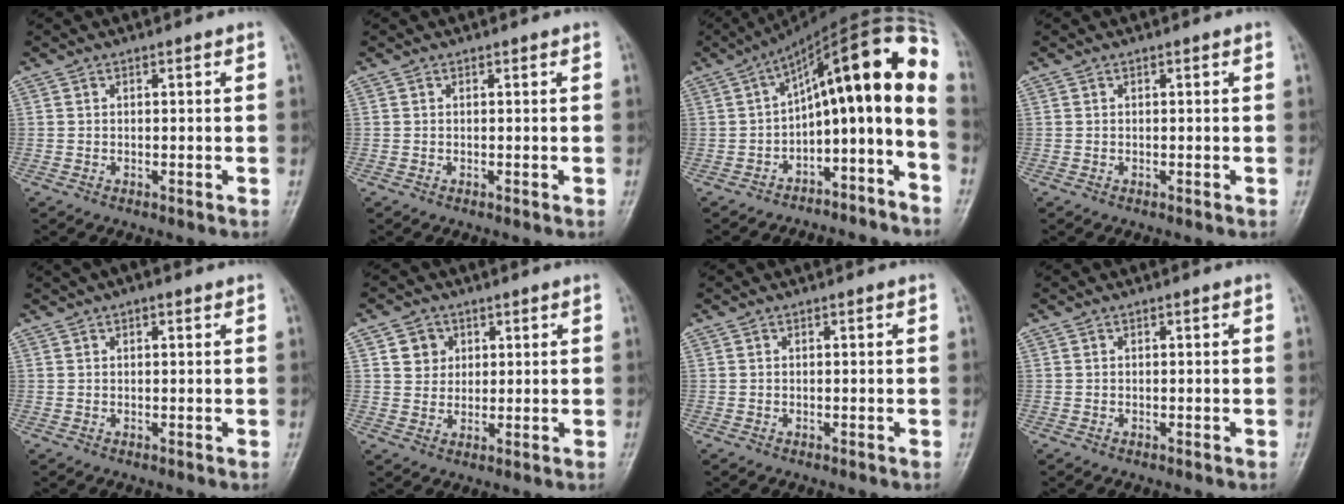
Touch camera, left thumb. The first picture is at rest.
{"total": 0.0}
{"total": 19.6, "force": [-5.6, 7.2, 17.4], "torque": [-0.212, 0.143, -0.076]}
{"total": 0.0}
{"total": 2.8, "force": [1.4, 1.1, 2.2], "torque": [-0.036, 0.013, 0.020]}
{"total": 4.7, "force": [1.8, 4.1, 1.2], "torque": [0.004, -0.006, 0.031]}
{"total": 0.0}
{"total": 0.0}